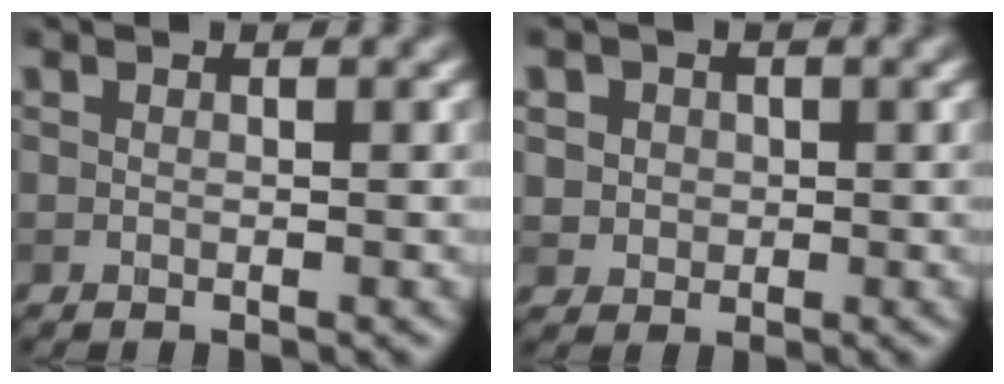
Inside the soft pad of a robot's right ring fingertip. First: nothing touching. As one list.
[{"total": 2.9, "force": [0.9, 2.5, 1.1], "torque": [-0.017, 0.009, 0.016]}]